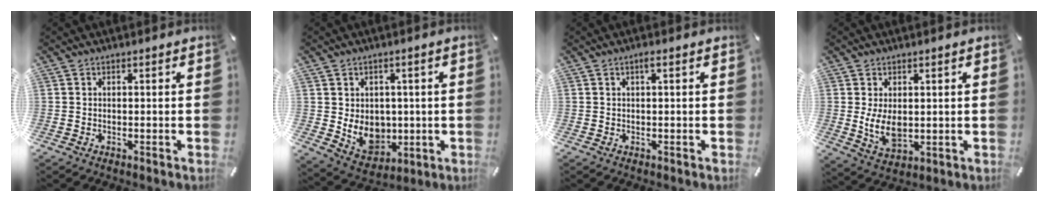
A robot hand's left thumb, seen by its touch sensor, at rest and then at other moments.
{"total": 8.4, "force": [0.3, 7.4, 3.8], "torque": [-0.075, -0.008, 0.014]}
{"total": 0.8, "force": [0.3, 0.1, 0.8], "torque": [-0.014, 0.001, 0.004]}
{"total": 7.2, "force": [0.4, 4.6, 5.5], "torque": [-0.126, -0.006, 0.006]}